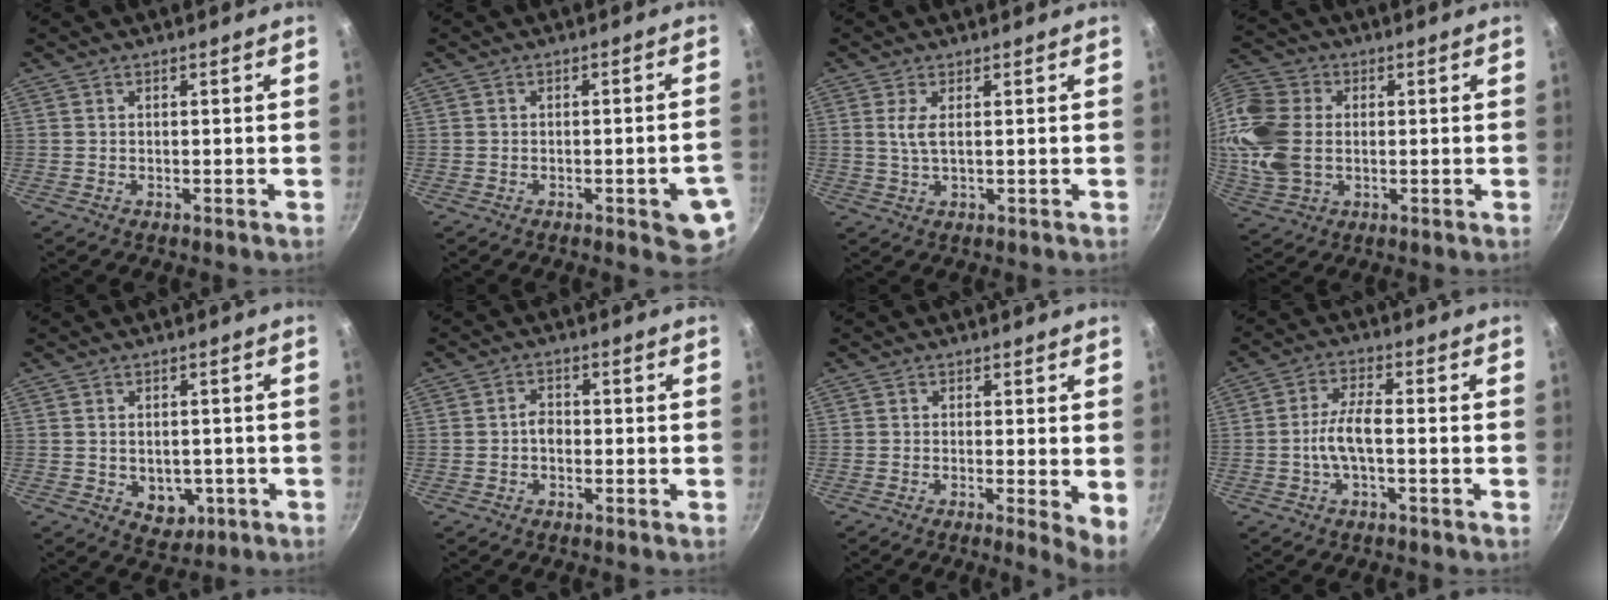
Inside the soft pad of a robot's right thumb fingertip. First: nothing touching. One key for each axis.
{"total": 6.9, "fx": -2.4, "fy": 2.0, "fz": 6.2, "tx": -0.059, "ty": 0.010, "tz": -0.025}
{"total": 3.0, "fx": 0.7, "fy": 1.0, "fz": 2.7, "tx": -0.062, "ty": -0.001, "tz": 0.019}
{"total": 15.1, "fx": 0.5, "fy": 11.3, "fz": 9.9, "tx": -0.196, "ty": 0.008, "tz": 0.007}
{"total": 5.7, "fx": -1.4, "fy": 4.3, "fz": 3.5, "tx": -0.030, "ty": 0.003, "tz": -0.007}
{"total": 2.5, "fx": -0.6, "fy": 1.8, "fz": 1.6, "tx": -0.015, "ty": 0.015, "tz": -0.010}
{"total": 4.6, "fx": -0.4, "fy": 0.8, "fz": 4.5, "tx": -0.060, "ty": -0.012, "tz": -0.008}
{"total": 6.1, "fx": -1.4, "fy": 2.1, "fz": 5.5, "tx": -0.113, "ty": 0.025, "tz": -0.033}